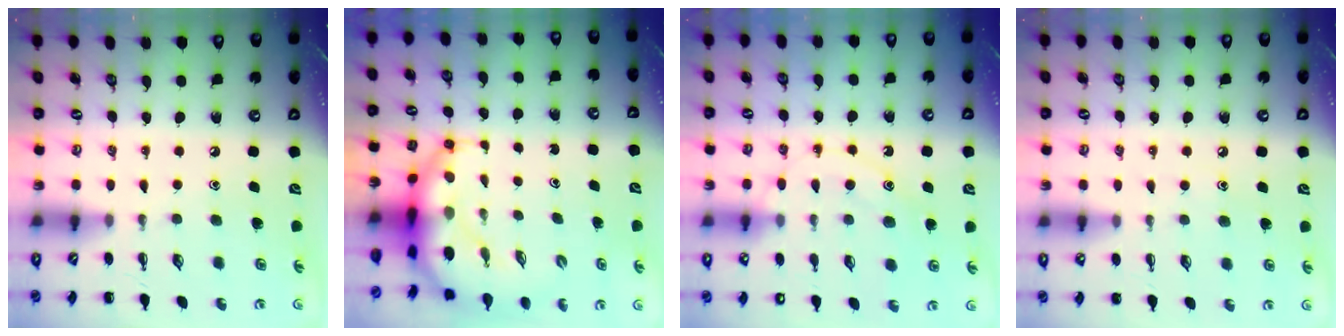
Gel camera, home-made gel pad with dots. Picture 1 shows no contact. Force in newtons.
{"total": 7.5, "press": 7.2, "slide": 2.1}
{"total": 11.9, "press": 11.8, "slide": 0.6}
{"total": 5.4, "press": 5.2, "slide": 1.6}